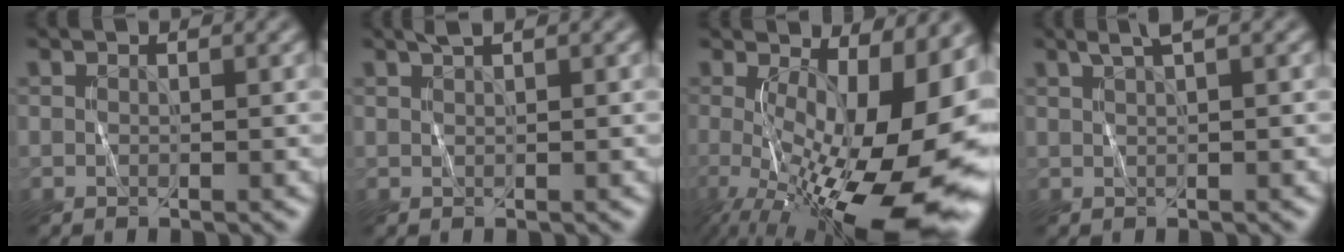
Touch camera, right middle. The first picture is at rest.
{"total": 1.2, "force": [0.9, 0.2, 0.7], "torque": [-0.013, 0.001, 0.016]}
{"total": 17.7, "force": [-1.5, 7.8, 15.8], "torque": [-0.201, -0.028, -0.005]}
{"total": 1.9, "force": [1.1, 0.3, 1.4], "torque": [-0.025, 0.001, 0.020]}